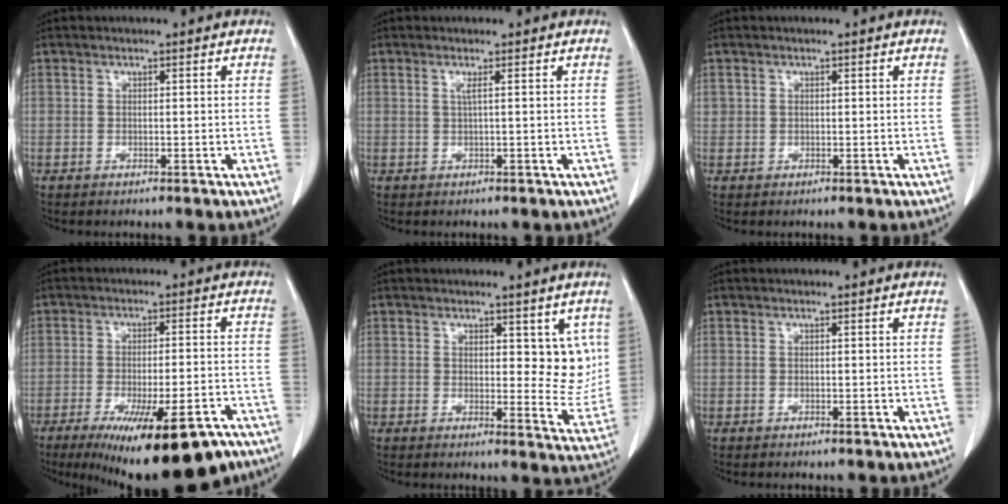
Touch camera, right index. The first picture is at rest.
{"total": 1.0, "force": [0.2, -0.3, 0.9], "torque": [-0.022, 0.000, 0.006]}
{"total": 0.8, "force": [0.3, 0.8, 0.2], "torque": [0.006, 0.006, 0.003]}
{"total": 18.3, "force": [-13.2, 3.4, 12.3], "torque": [-0.138, -0.015, -0.186]}
{"total": 6.0, "force": [2.6, 3.0, 4.5], "torque": [-0.034, -0.016, 0.034]}
{"total": 0.0}